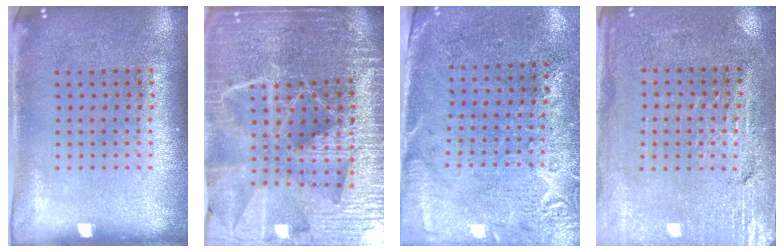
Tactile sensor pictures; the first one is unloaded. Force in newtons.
{"total": 6.2, "press": 5.4, "slide": 3.0}
{"total": 2.8, "press": 2.4, "slide": 1.4}
{"total": 3.2, "press": 3.0, "slide": 1.0}